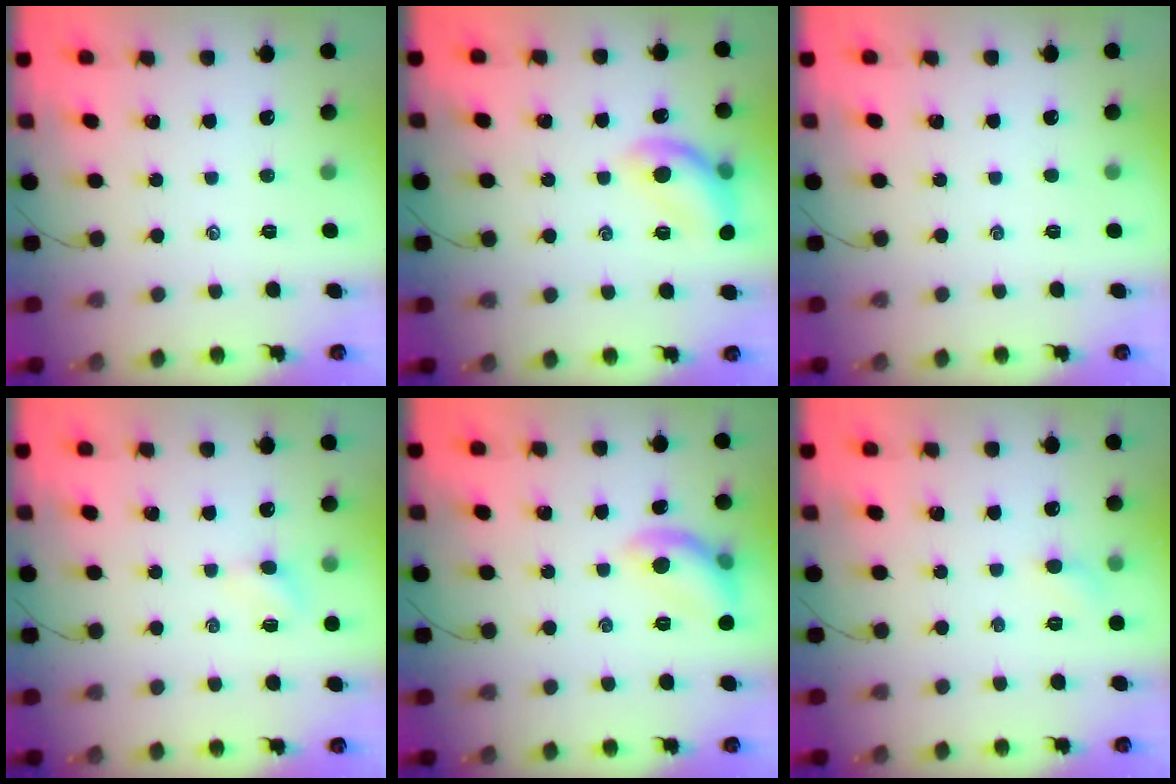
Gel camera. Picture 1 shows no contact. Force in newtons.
{"total": 13.9, "press": 13.9, "slide": 1.1}
{"total": 0.0}
{"total": 3.6, "press": 3.4, "slide": 1.1}
{"total": 9.5, "press": 9.4, "slide": 1.3}
{"total": 3.6, "press": 3.4, "slide": 1.2}